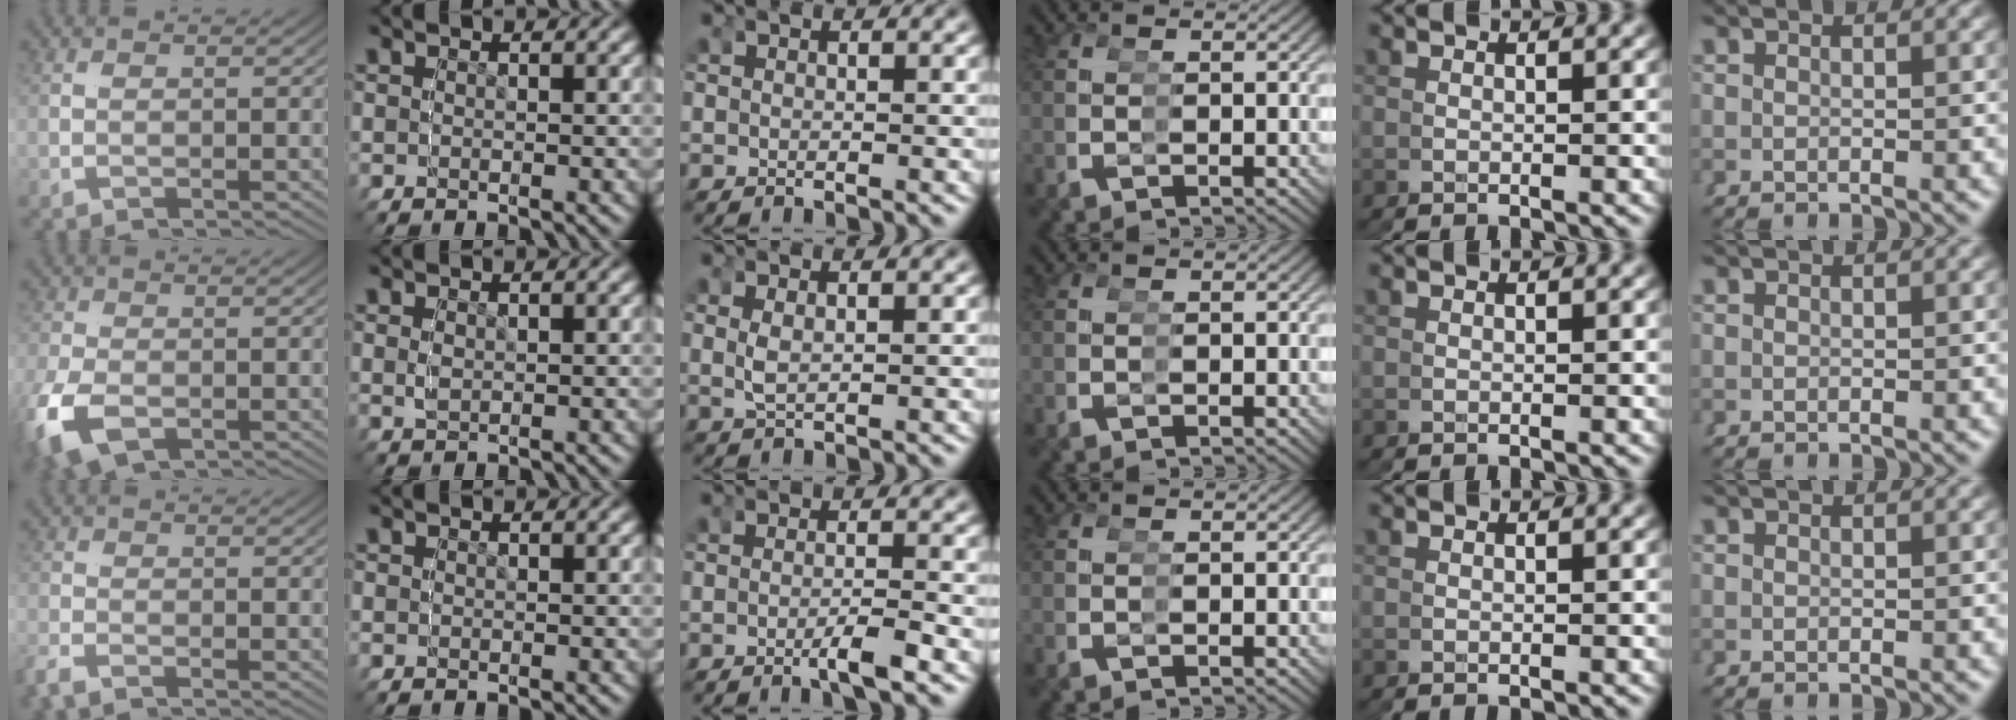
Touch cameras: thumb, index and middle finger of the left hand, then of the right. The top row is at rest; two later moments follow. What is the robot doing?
{"motion": "grasp_and_lifting", "object": "glasses"}